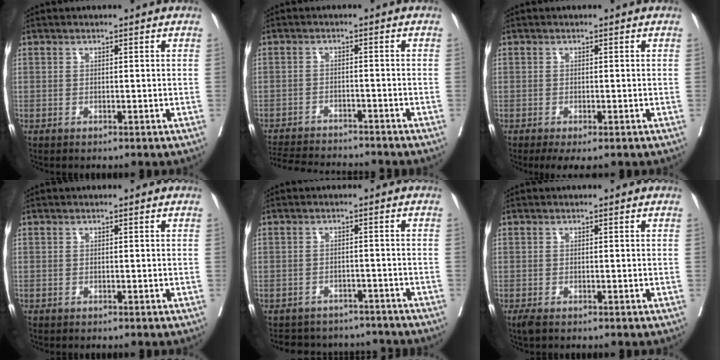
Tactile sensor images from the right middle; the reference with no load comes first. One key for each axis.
{"total": 12.3, "fx": -11.7, "fy": 1.4, "fz": 3.8, "tx": -0.068, "ty": -0.007, "tz": -0.167}
{"total": 3.0, "fx": -1.9, "fy": 1.0, "fz": 2.1, "tx": -0.033, "ty": -0.009, "tz": -0.027}
{"total": 0.0}
{"total": 10.2, "fx": -9.5, "fy": 3.6, "fz": 1.2, "tx": -0.022, "ty": 0.017, "tz": -0.115}
{"total": 1.6, "fx": -1.2, "fy": 0.5, "fz": 1.0, "tx": -0.022, "ty": -0.007, "tz": -0.020}